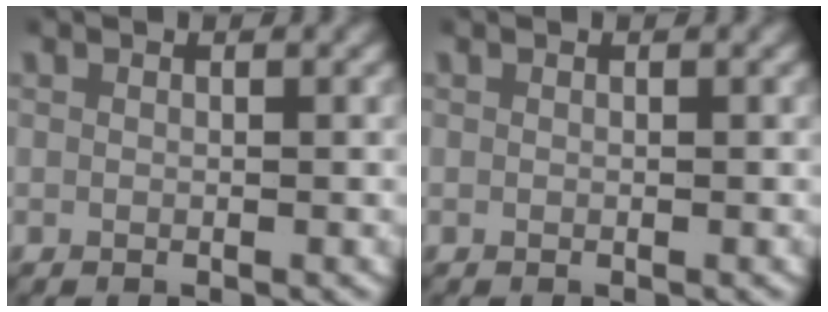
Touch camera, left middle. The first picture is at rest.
{"total": 0.0}